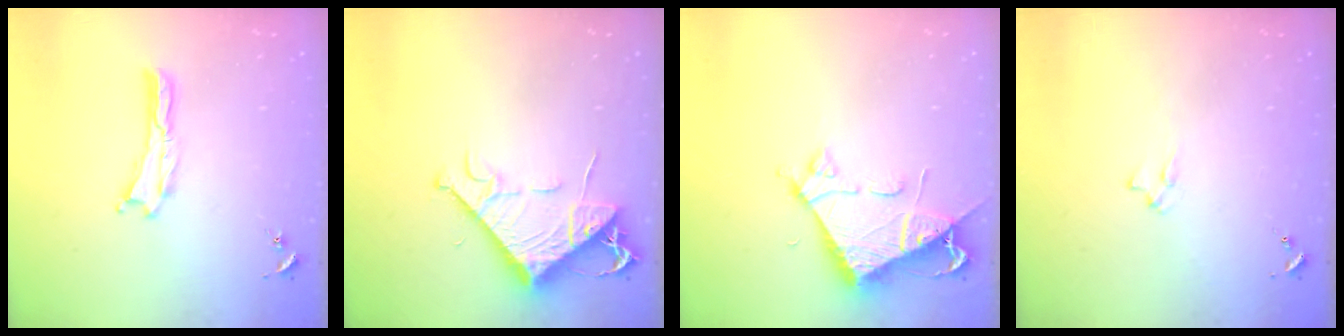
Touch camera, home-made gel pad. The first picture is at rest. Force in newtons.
{"total": 8.6, "press": 8.5, "slide": 1.2}
{"total": 6.6, "press": 6.5, "slide": 0.6}
{"total": 1.3, "press": 1.3, "slide": 0.3}